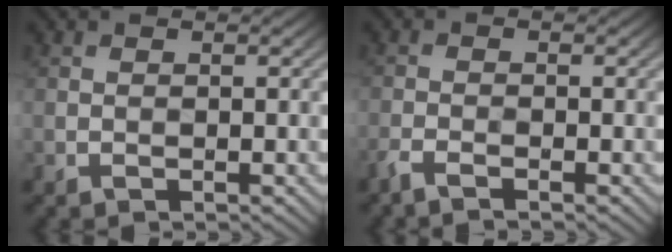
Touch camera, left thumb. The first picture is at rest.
{"total": 2.2, "force": [-1.8, 0.4, 1.1], "torque": [-0.029, -0.009, -0.037]}